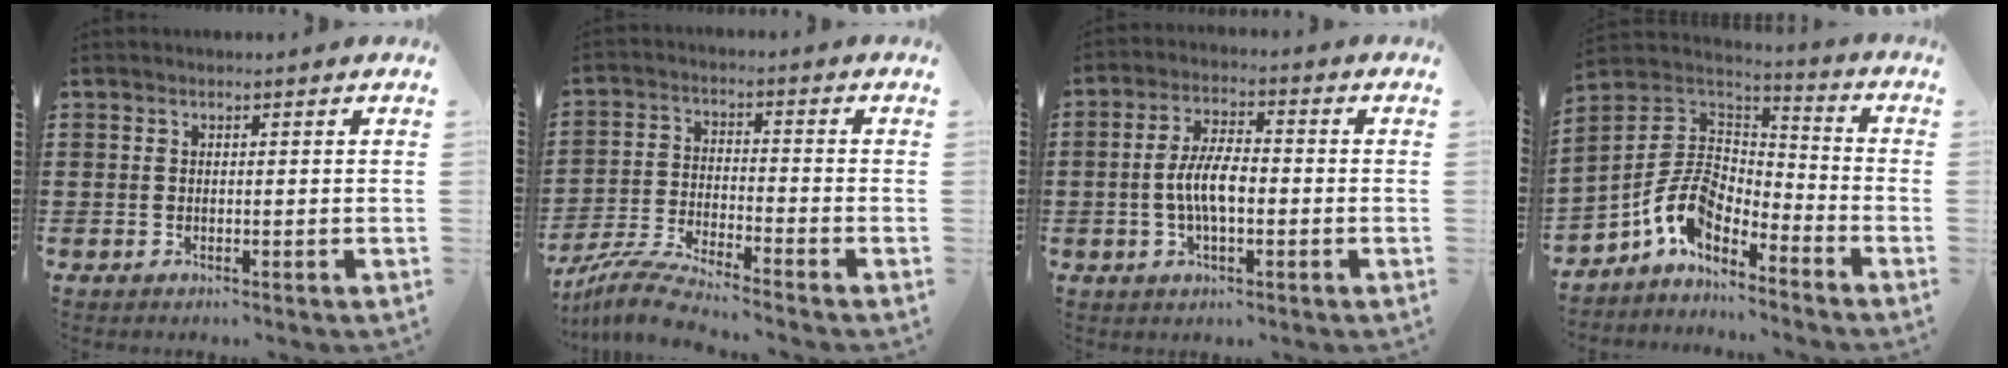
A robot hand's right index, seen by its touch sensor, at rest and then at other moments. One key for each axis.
{"total": 6.2, "fx": -6.0, "fy": -0.4, "fz": 1.7, "tx": -0.052, "ty": -0.011, "tz": -0.121}
{"total": 6.6, "fx": -1.0, "fy": 2.7, "fz": 5.9, "tx": -0.123, "ty": 0.002, "tz": -0.024}
{"total": 8.9, "fx": -4.5, "fy": 5.4, "fz": 5.4, "tx": -0.139, "ty": 0.001, "tz": -0.095}